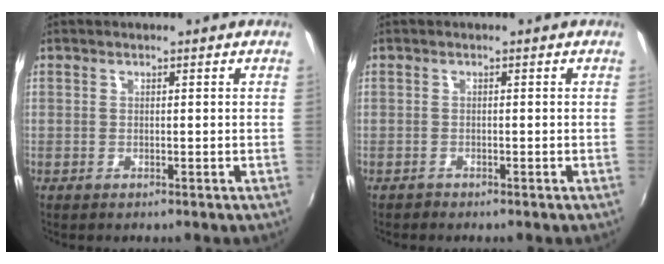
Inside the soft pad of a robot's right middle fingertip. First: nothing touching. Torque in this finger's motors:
{"motor_torque": [-0.25, -0.07, -0.06, 0.00]}